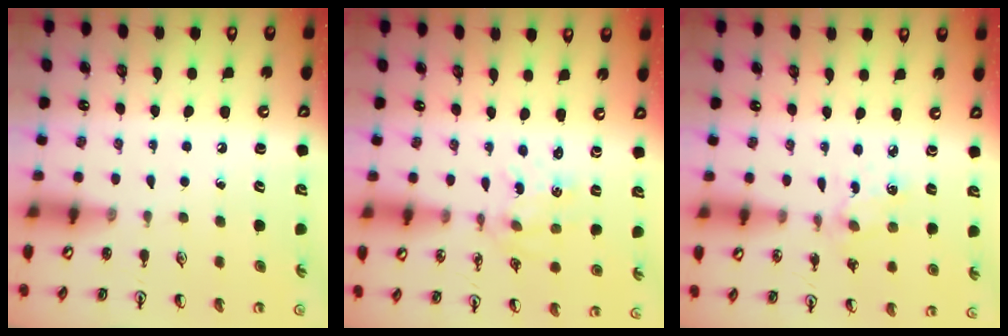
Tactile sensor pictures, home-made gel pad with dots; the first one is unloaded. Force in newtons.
{"total": 0.9, "press": 0.8, "slide": 0.2}
{"total": 2.1, "press": 2.0, "slide": 0.7}